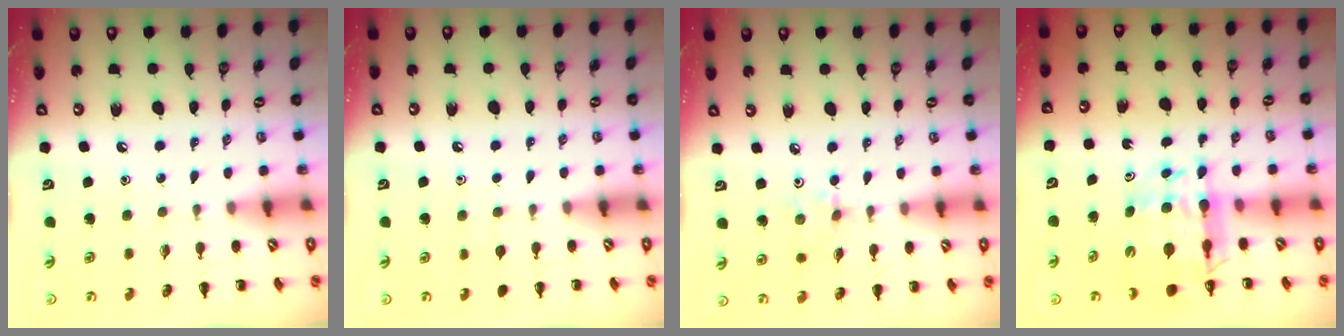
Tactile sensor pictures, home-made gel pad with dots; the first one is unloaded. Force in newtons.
{"total": 2.3, "press": 2.0, "slide": 1.1}
{"total": 2.8, "press": 2.6, "slide": 0.9}
{"total": 12.4, "press": 11.8, "slide": 3.7}